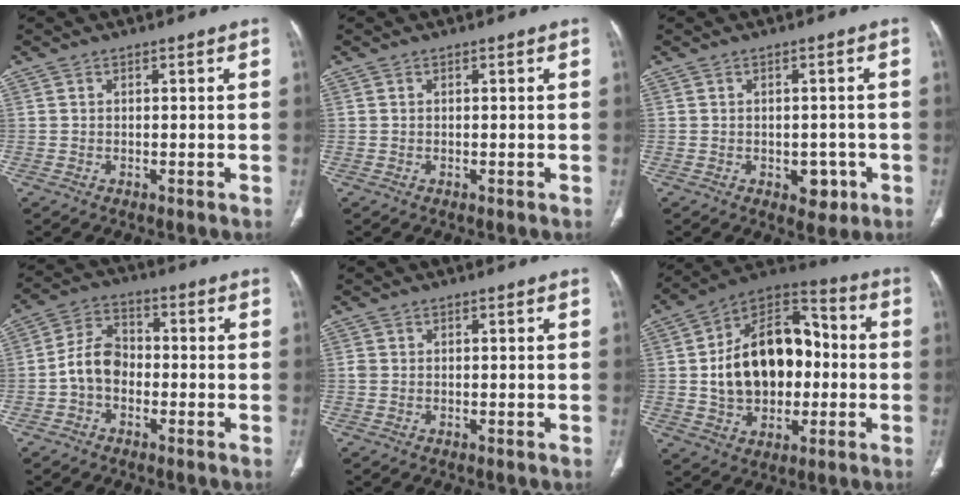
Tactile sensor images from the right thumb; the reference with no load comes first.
{"total": 0.0}
{"total": 4.1, "force": [-1.5, 2.7, 2.7], "torque": [-0.011, 0.005, -0.013]}
{"total": 7.4, "force": [-1.8, 5.4, 4.8], "torque": [-0.077, 0.030, -0.047]}
{"total": 0.7, "force": [-0.1, 0.5, 0.4], "torque": [-0.009, 0.001, -0.002]}
{"total": 21.4, "force": [-0.6, 14.9, 15.3], "torque": [-0.207, 0.037, -0.006]}